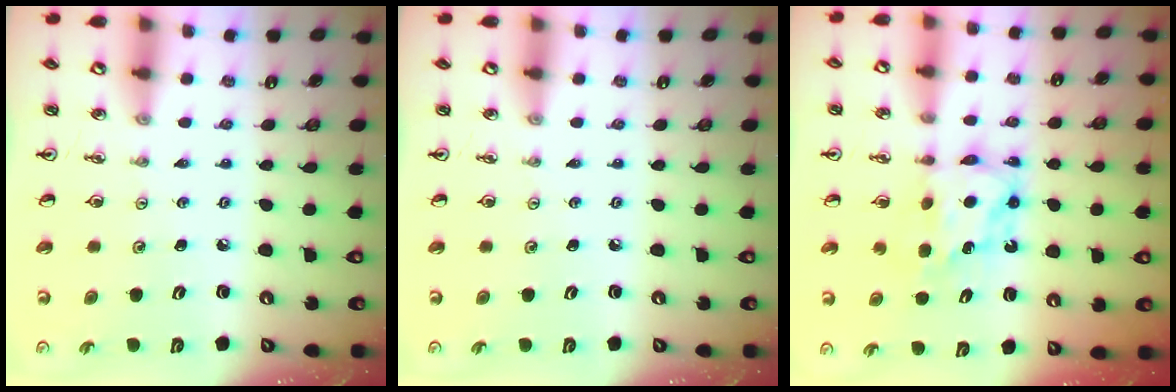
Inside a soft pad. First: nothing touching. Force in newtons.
{"total": 0.0}
{"total": 6.1, "press": 6.1, "slide": 0.6}